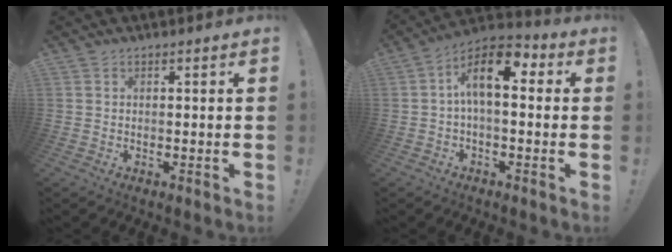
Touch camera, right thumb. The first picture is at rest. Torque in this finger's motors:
{"motor_torque": [1.28, 1.88, 0.46, -0.34, 0.06]}